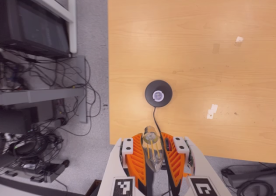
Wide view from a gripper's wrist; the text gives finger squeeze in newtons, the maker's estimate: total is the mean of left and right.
{"total": 23.0, "left": 24.3, "right": 21.8}